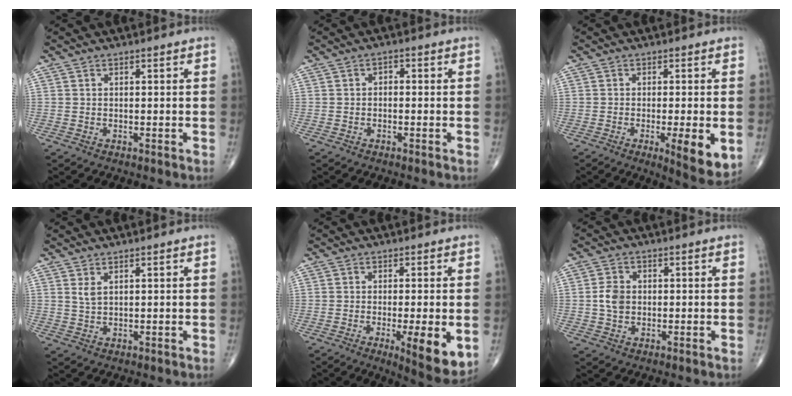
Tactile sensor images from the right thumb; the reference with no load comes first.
{"total": 1.3, "force": [-0.2, 1.0, 0.9], "torque": [-0.004, 0.006, -0.009]}
{"total": 8.0, "force": [-1.9, 1.7, 7.5], "torque": [-0.105, -0.019, -0.027]}
{"total": 1.8, "force": [1.0, 0.7, 1.3], "torque": [-0.026, -0.003, 0.025]}
{"total": 9.5, "force": [-2.3, 2.1, 8.9], "torque": [-0.123, -0.023, -0.031]}
{"total": 4.1, "force": [0.0, 3.2, 2.6], "torque": [-0.046, 0.004, -0.003]}